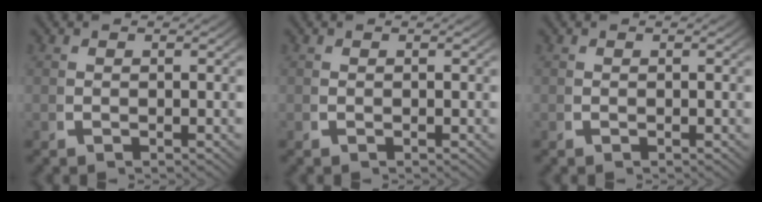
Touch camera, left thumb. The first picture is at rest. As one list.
[{"total": 0.0}, {"total": 0.0}]